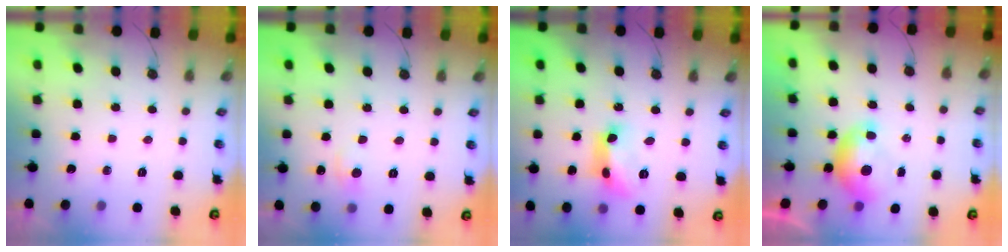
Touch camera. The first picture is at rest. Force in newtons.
{"total": 0.9, "press": 0.3, "slide": 0.8}
{"total": 10.2, "press": 10.2, "slide": 0.8}
{"total": 0.6, "press": 0.5, "slide": 0.3}